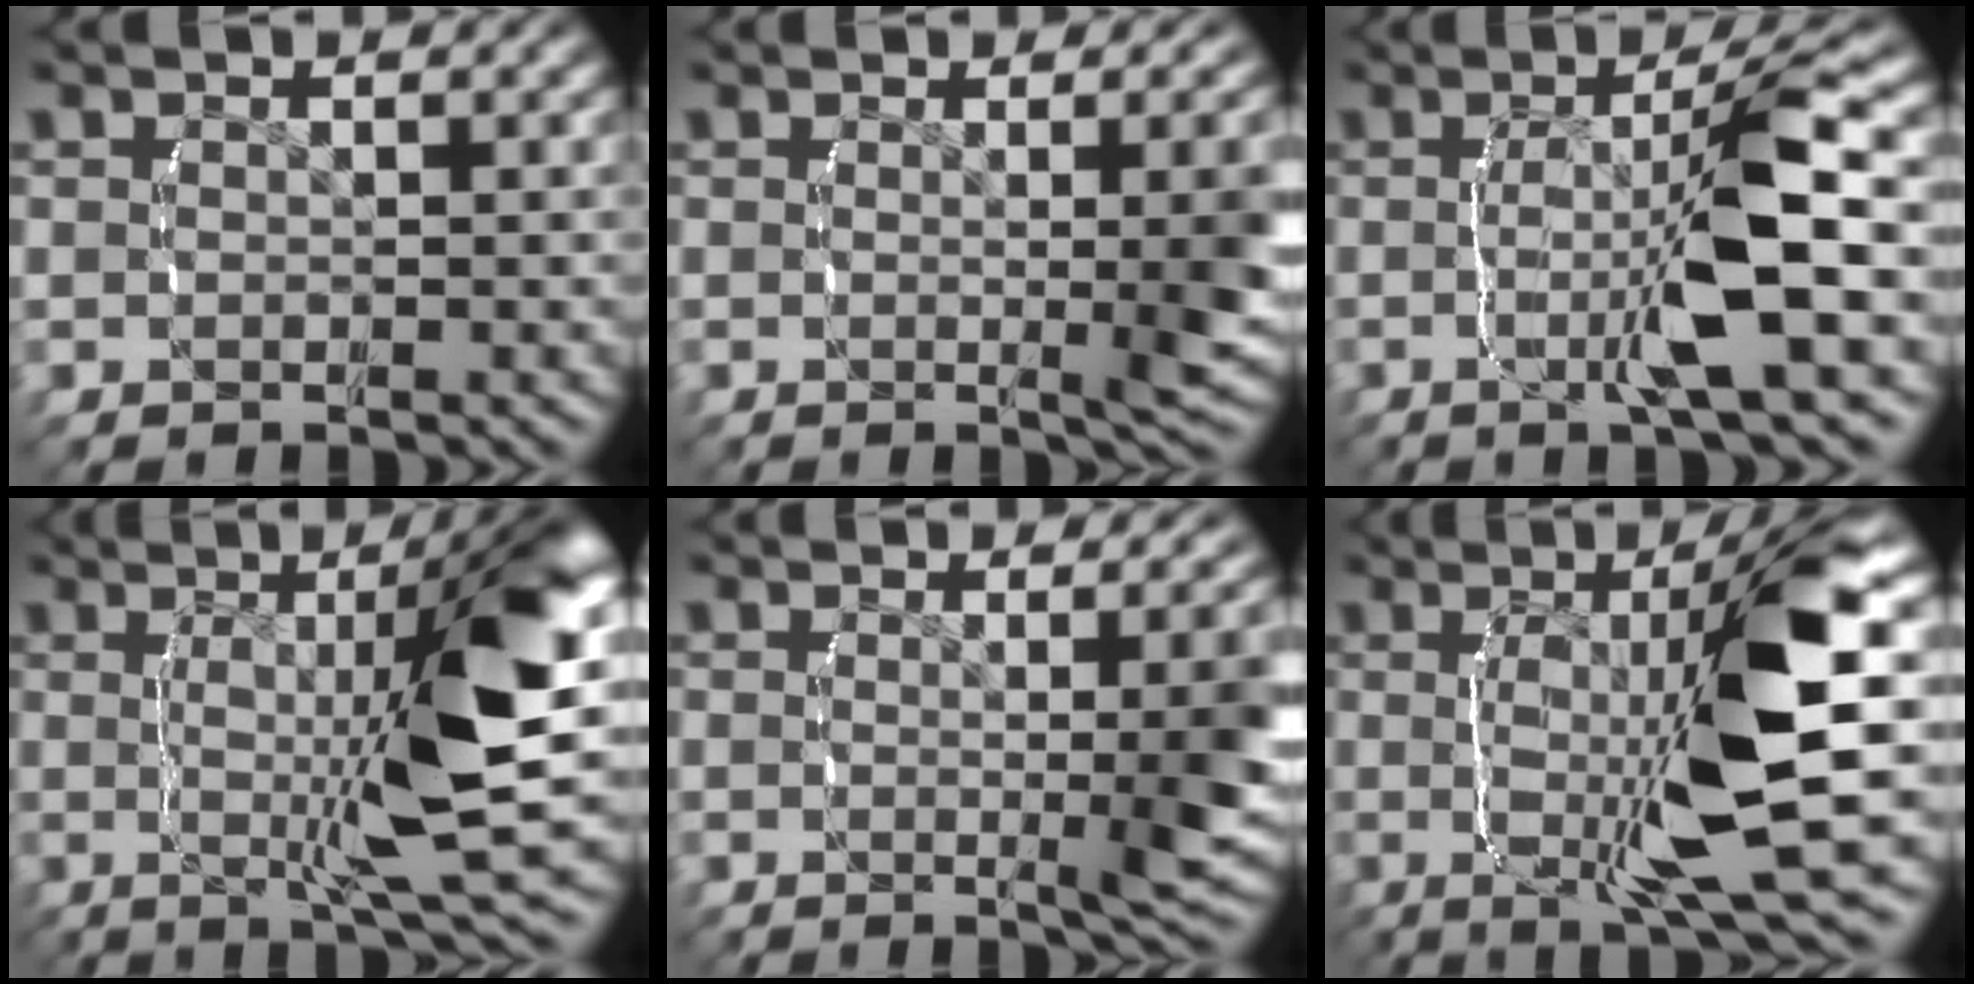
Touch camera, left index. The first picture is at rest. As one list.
[{"total": 4.8, "force": [-0.1, 0.4, 4.8], "torque": [-0.058, -0.003, -0.003]}, {"total": 6.1, "force": [-0.4, -0.1, 6.1], "torque": [-0.101, 0.008, -0.004]}, {"total": 11.4, "force": [1.7, 1.9, 11.2], "torque": [-0.156, 0.010, 0.028]}, {"total": 5.7, "force": [-0.2, 0.6, 5.7], "torque": [-0.069, -0.003, -0.004]}, {"total": 10.8, "force": [0.2, 1.5, 10.7], "torque": [-0.163, 0.001, 0.012]}]